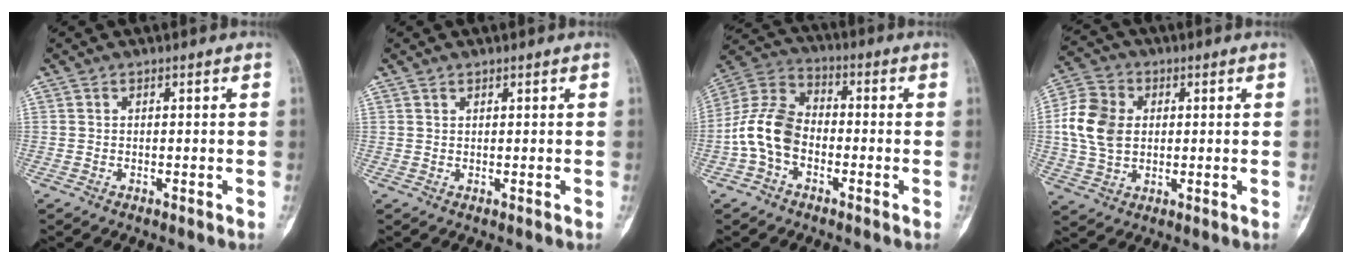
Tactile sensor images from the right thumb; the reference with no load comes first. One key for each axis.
{"total": 0.7, "fx": 0.6, "fy": 0.3, "fz": 0.1, "tx": -0.002, "ty": -0.004, "tz": 0.010}
{"total": 11.2, "fx": -2.8, "fy": 7.7, "fz": 7.7, "tx": -0.148, "ty": 0.037, "tz": -0.068}
{"total": 11.1, "fx": 1.0, "fy": 8.3, "fz": 7.2, "tx": -0.134, "ty": 0.007, "tz": 0.017}